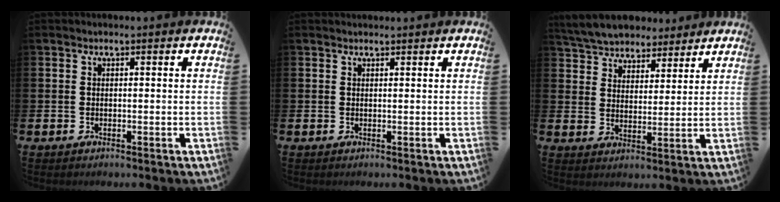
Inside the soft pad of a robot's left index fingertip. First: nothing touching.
{"total": 0.7, "force": [0.7, 0.1, 0.1], "torque": [0.006, -0.003, 0.010]}
{"total": 6.0, "force": [5.7, 1.7, 0.0], "torque": [-0.036, -0.031, 0.103]}